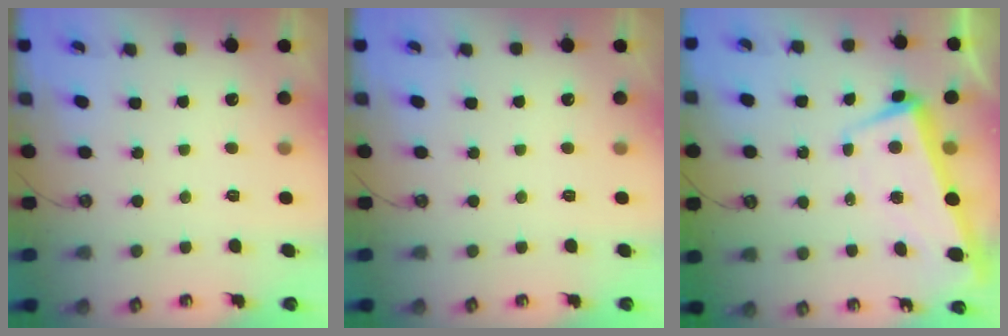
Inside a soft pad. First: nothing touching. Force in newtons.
{"total": 0.0}
{"total": 2.2, "press": 0.7, "slide": 2.1}